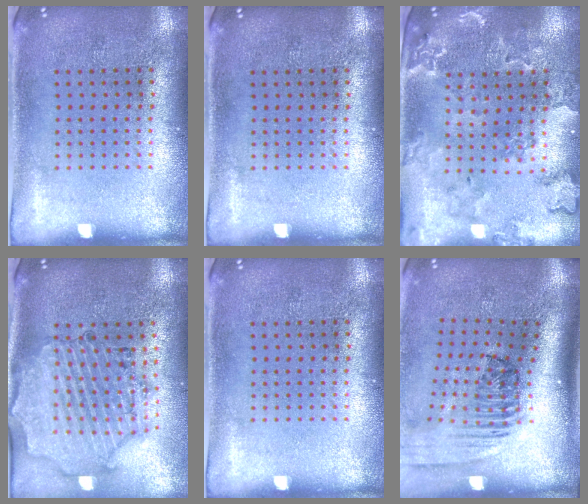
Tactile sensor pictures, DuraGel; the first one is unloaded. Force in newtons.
{"total": 0.0}
{"total": 1.4, "press": 1.4, "slide": 0.3}
{"total": 1.8, "press": 1.8, "slide": 0.3}
{"total": 0.0}
{"total": 2.4, "press": 1.7, "slide": 1.7}